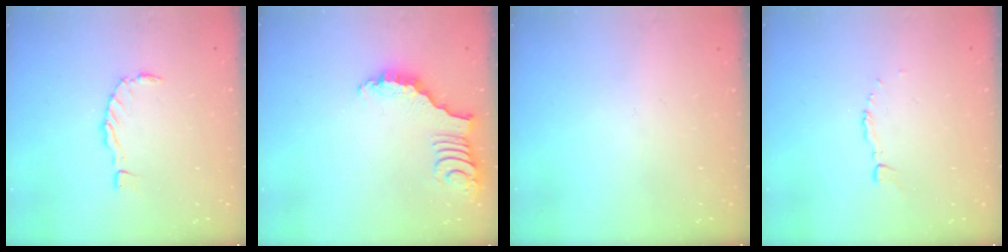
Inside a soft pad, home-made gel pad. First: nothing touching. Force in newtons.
{"total": 2.2, "press": 2.2, "slide": 0.3}
{"total": 0.0}
{"total": 3.0, "press": 3.0, "slide": 0.3}